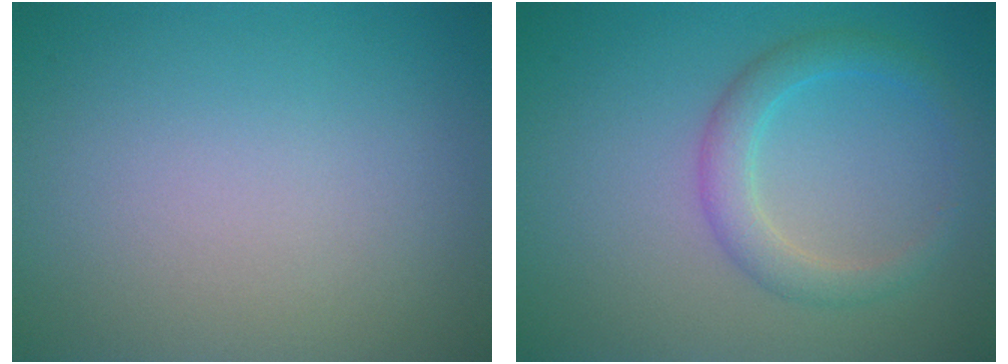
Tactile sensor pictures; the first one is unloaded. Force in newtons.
{"total": 2.8, "press": 2.8, "slide": 0.0}